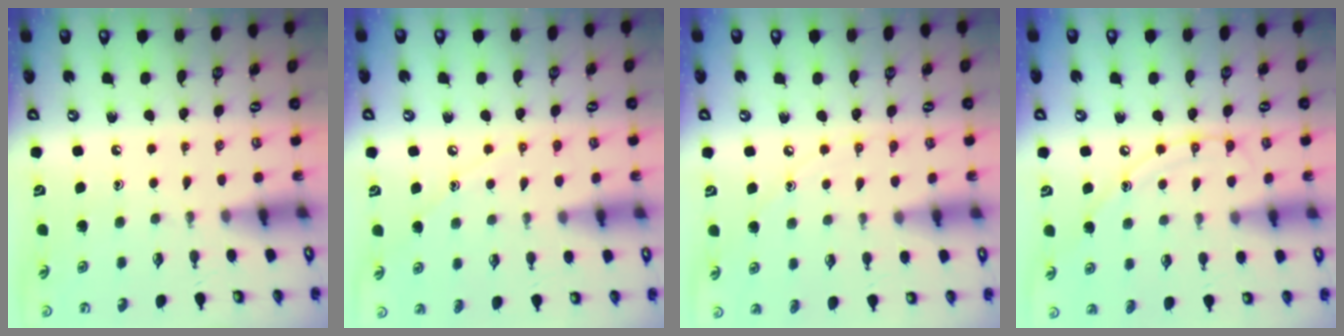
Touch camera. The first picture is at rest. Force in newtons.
{"total": 6.5, "press": 6.5, "slide": 0.3}
{"total": 6.3, "press": 6.2, "slide": 0.7}
{"total": 9.6, "press": 9.5, "slide": 0.7}